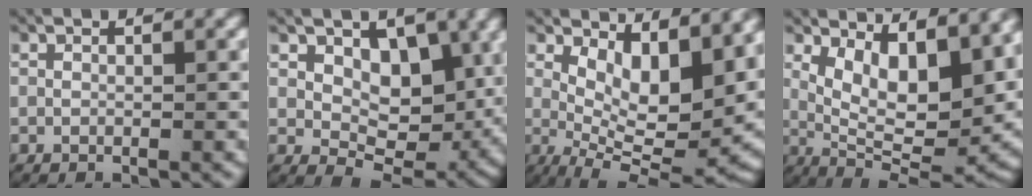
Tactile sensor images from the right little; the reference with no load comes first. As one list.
[{"total": 5.9, "force": [0.6, 4.0, 4.3], "torque": [-0.059, -0.038, 0.027]}, {"total": 10.8, "force": [-0.2, 4.5, 9.8], "torque": [-0.131, -0.044, 0.018]}, {"total": 11.5, "force": [1.5, 5.0, 10.3], "torque": [-0.123, -0.025, 0.035]}]